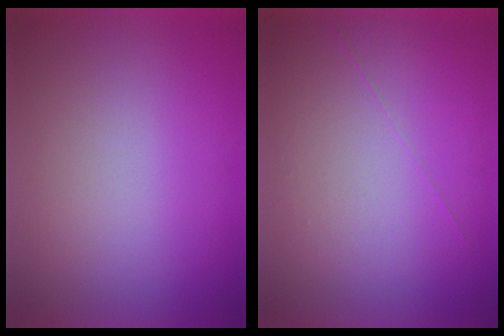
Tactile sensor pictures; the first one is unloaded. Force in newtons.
{"total": 1.0}